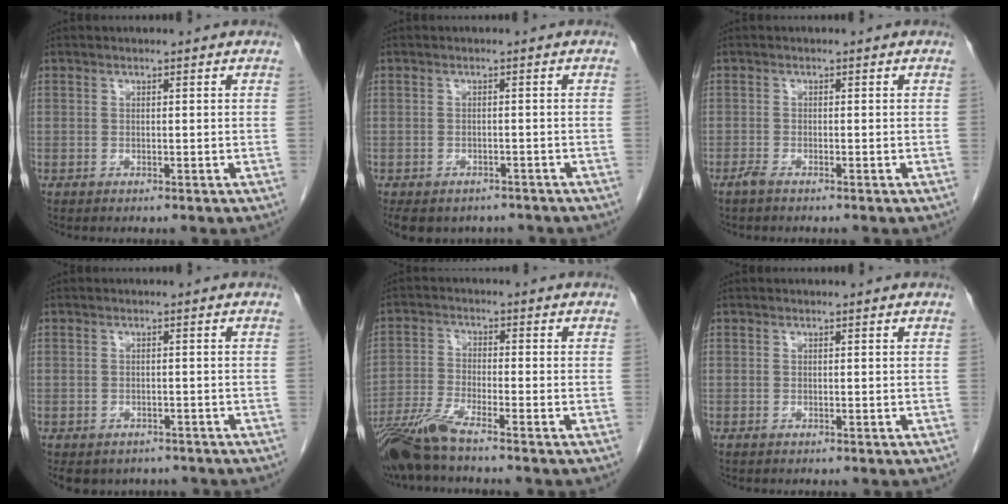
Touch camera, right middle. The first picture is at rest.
{"total": 10.5, "force": [-7.8, 6.2, 3.5], "torque": [-0.085, -0.005, -0.094]}
{"total": 1.2, "force": [-1.0, 0.0, 0.7], "torque": [-0.020, -0.002, -0.021]}
{"total": 7.6, "force": [-5.8, 4.5, 1.9], "torque": [-0.033, -0.001, -0.069]}
{"total": 6.9, "force": [-5.7, -0.6, 3.9], "torque": [-0.081, -0.027, -0.113]}
{"total": 0.0}